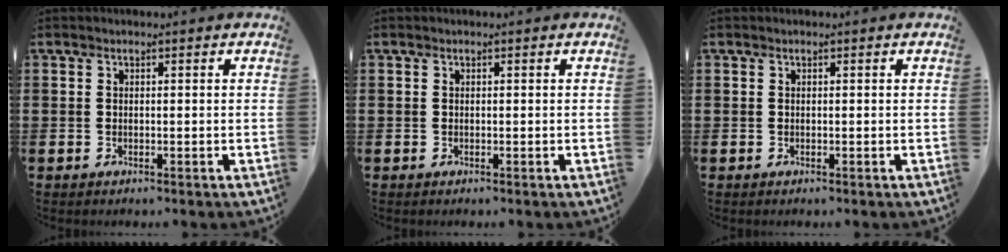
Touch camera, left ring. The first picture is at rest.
{"total": 0.0}
{"total": 0.0}